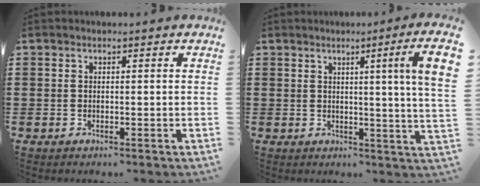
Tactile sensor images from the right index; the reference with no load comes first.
{"total": 5.7, "force": [1.9, -1.4, 5.2], "torque": [-0.084, -0.013, 0.023]}